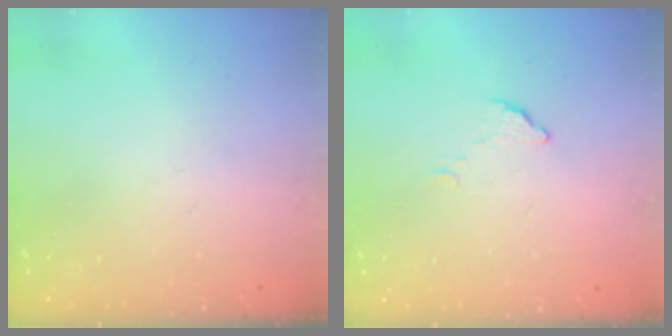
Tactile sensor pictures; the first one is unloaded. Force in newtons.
{"total": 3.6, "press": 3.6, "slide": 0.1}